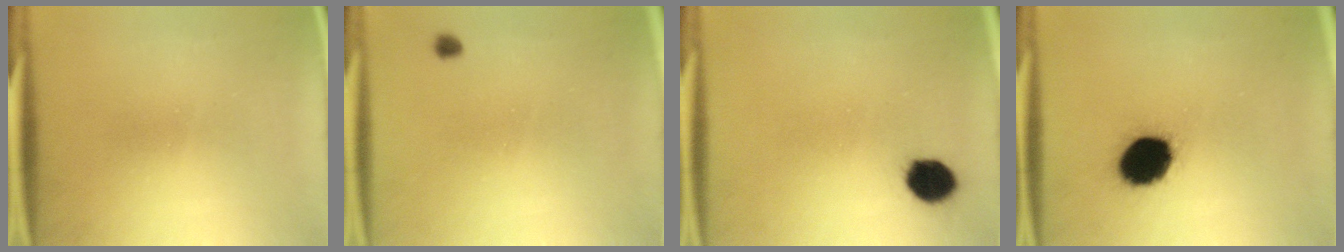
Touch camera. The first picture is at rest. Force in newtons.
{"total": 0.9}
{"total": 6.1}
{"total": 14.5}